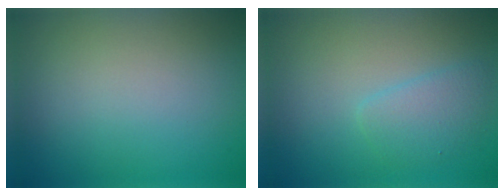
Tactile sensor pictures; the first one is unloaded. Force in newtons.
{"total": 2.2, "press": 2.2, "slide": 0.1}